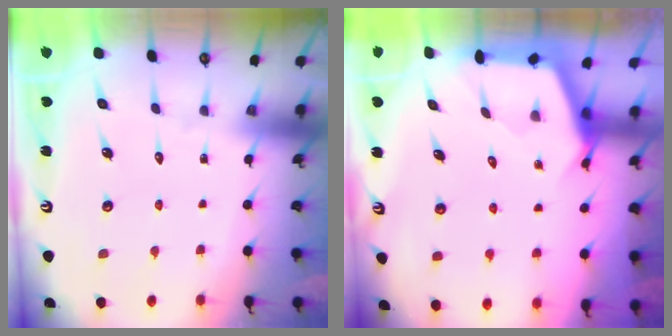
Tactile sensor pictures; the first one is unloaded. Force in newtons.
{"total": 2.6, "press": 2.6, "slide": 0.3}